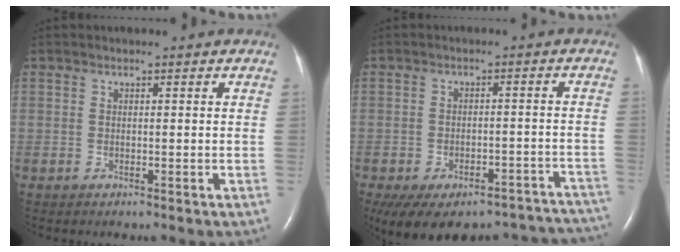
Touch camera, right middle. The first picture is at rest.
{"total": 21.7, "force": [-17.7, 9.4, 8.4], "torque": [-0.112, 0.015, -0.206]}